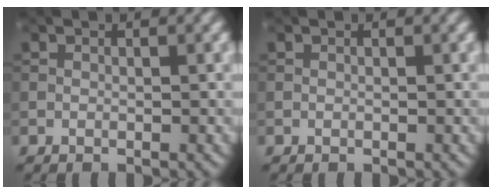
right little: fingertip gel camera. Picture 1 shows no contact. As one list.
[{"total": 0.0}]